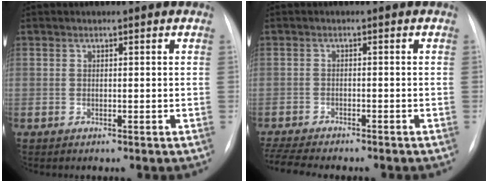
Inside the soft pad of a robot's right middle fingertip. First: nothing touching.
{"total": 9.5, "force": [-8.3, 1.8, 4.3], "torque": [-0.073, -0.004, -0.122]}